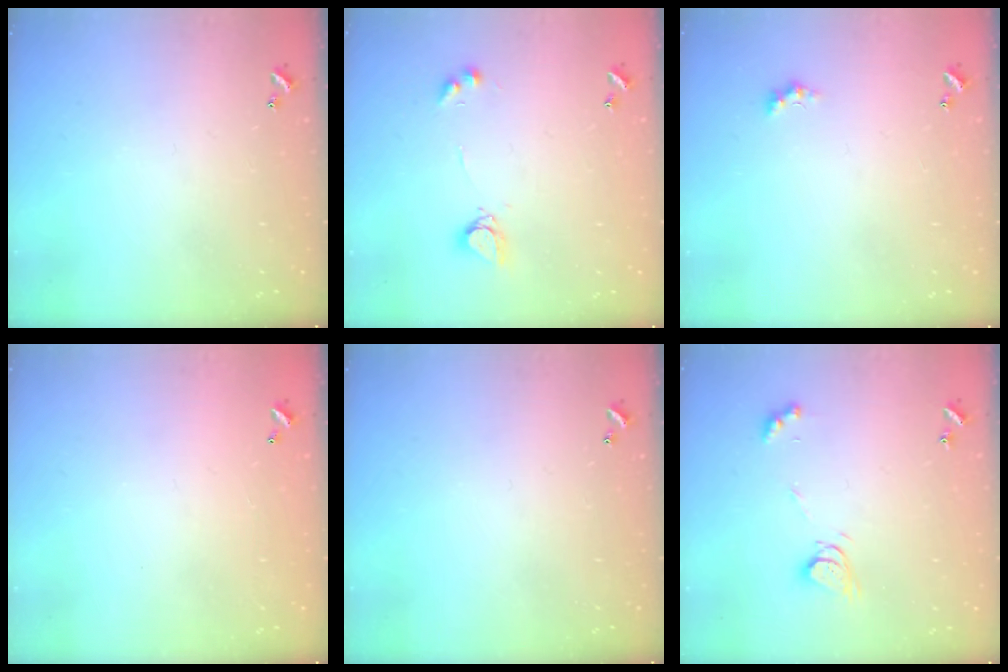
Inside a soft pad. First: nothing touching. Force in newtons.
{"total": 4.9, "press": 4.9, "slide": 0.3}
{"total": 1.1, "press": 1.1, "slide": 0.4}
{"total": 2.8, "press": 2.8, "slide": 0.1}
{"total": 0.0}
{"total": 6.3, "press": 6.3, "slide": 0.3}